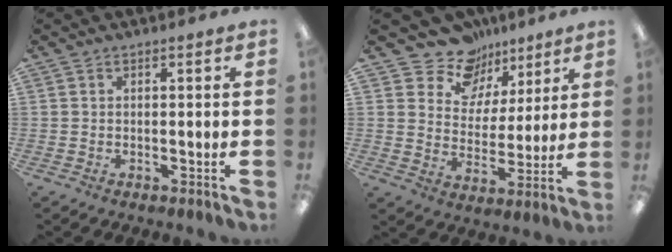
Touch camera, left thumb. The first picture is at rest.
{"total": 8.3, "force": [5.7, 6.0, 1.0], "torque": [-0.025, -0.040, 0.105]}